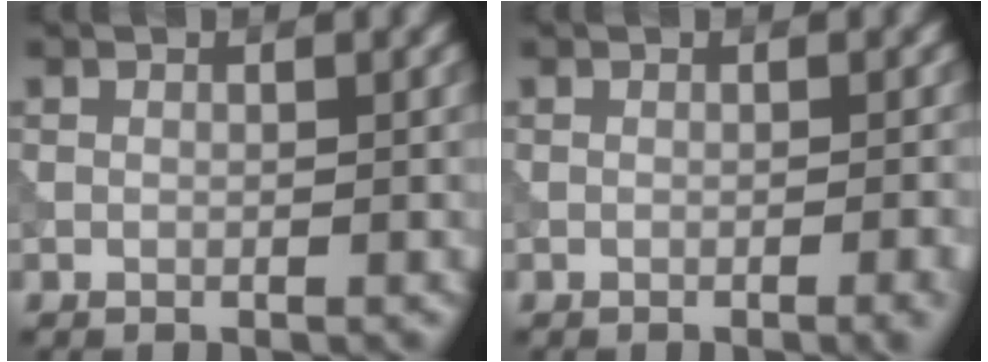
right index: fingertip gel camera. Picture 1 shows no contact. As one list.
[{"total": 2.0, "force": [-0.7, 0.5, 1.8], "torque": [-0.016, 0.002, -0.011]}]